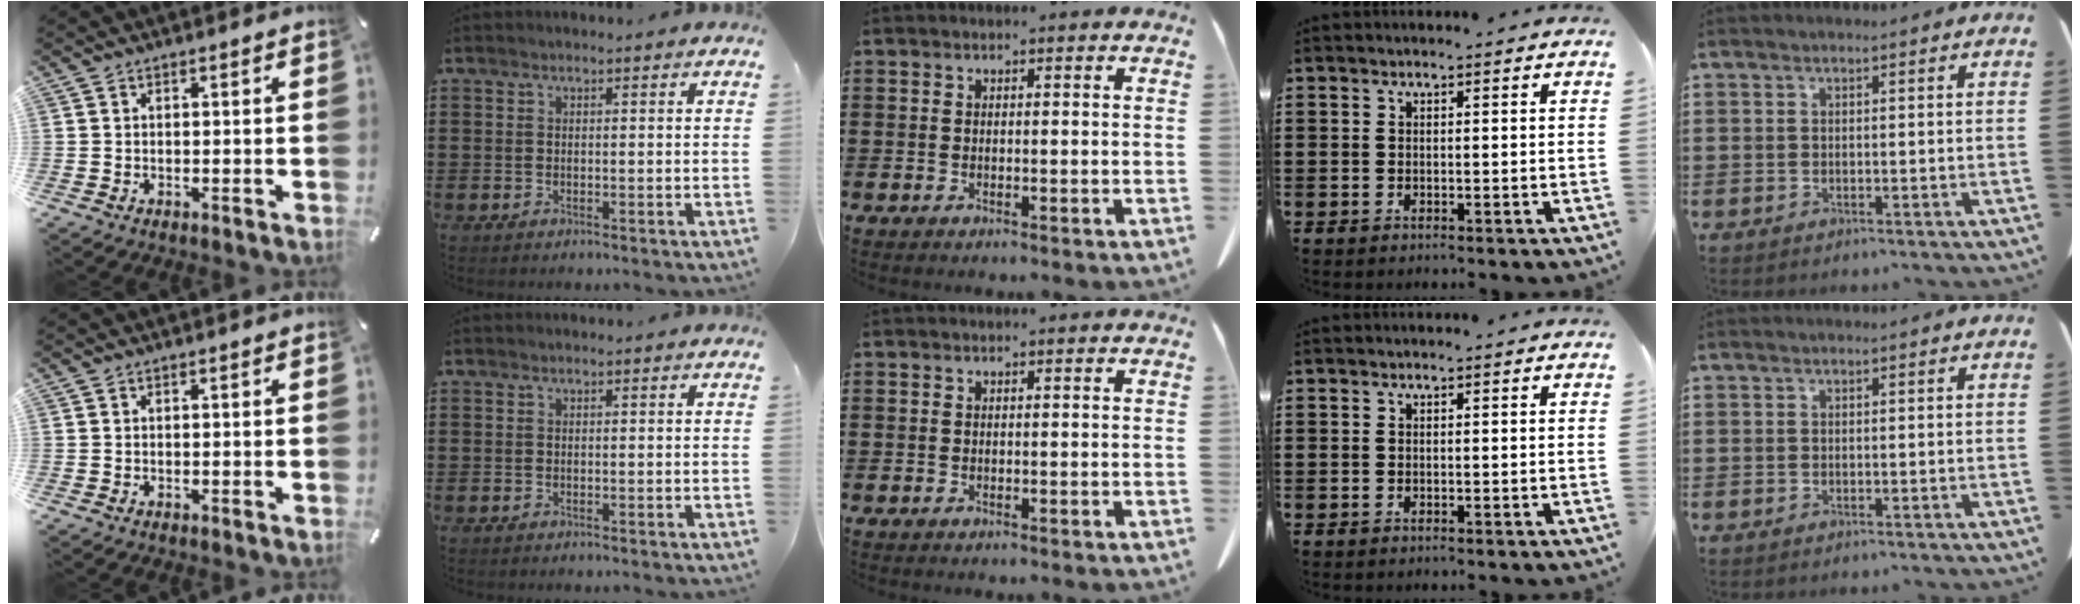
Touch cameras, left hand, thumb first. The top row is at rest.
{}